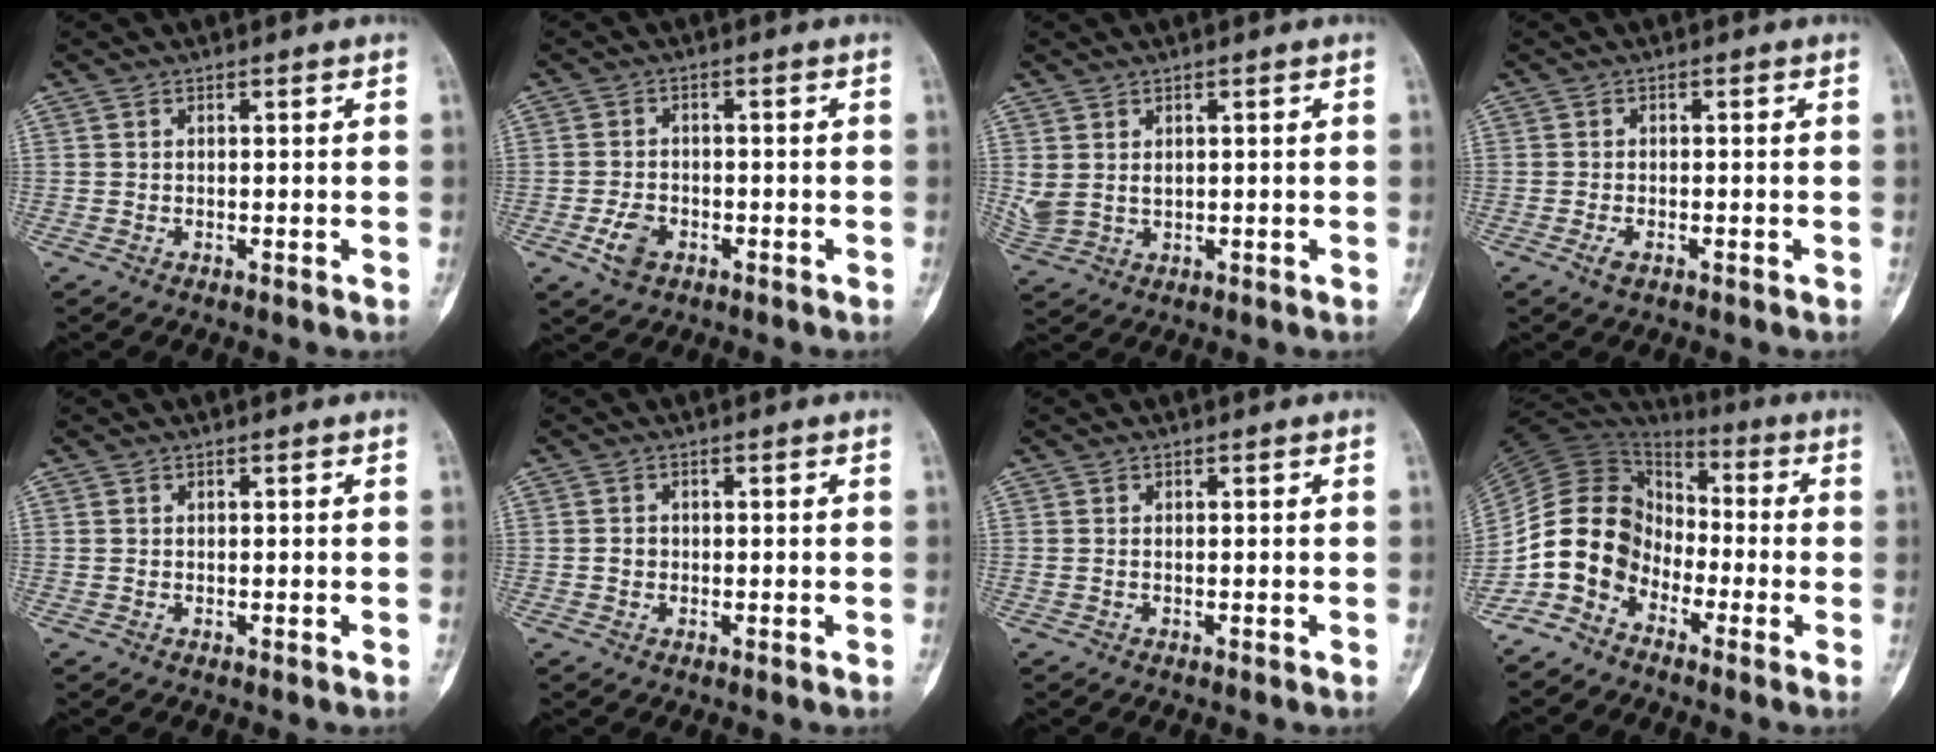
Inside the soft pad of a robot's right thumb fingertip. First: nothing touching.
{"total": 4.4, "force": [-1.9, 3.0, 2.6], "torque": [-0.048, 0.009, -0.032]}
{"total": 4.1, "force": [1.0, 2.7, 2.9], "torque": [-0.066, -0.004, 0.029]}
{"total": 2.0, "force": [-1.0, 1.0, 1.4], "torque": [-0.031, 0.003, -0.019]}
{"total": 0.0}
{"total": 1.4, "force": [-0.2, 1.3, 0.6], "torque": [-0.005, 0.005, -0.004]}
{"total": 0.0}
{"total": 12.1, "force": [-6.0, 9.3, 4.9], "torque": [-0.075, 0.065, -0.127]}